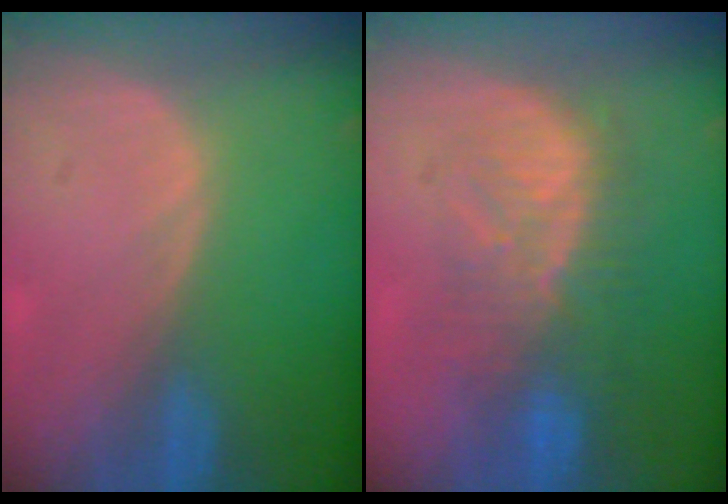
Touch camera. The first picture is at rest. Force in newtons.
{"total": 8.4, "press": 8.2, "slide": 2.0}